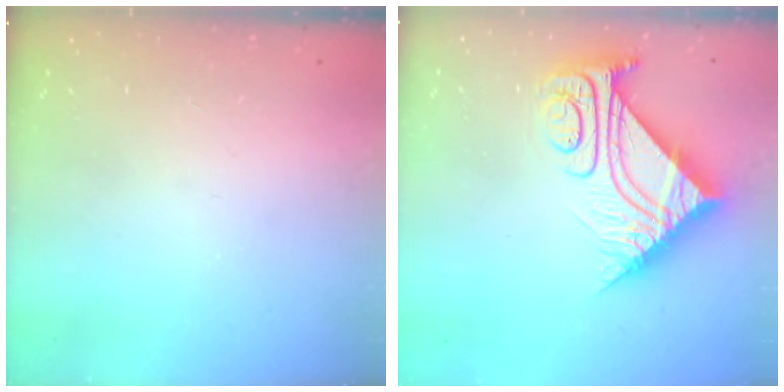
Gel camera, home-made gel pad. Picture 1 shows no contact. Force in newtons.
{"total": 13.0, "press": 13.0, "slide": 1.0}